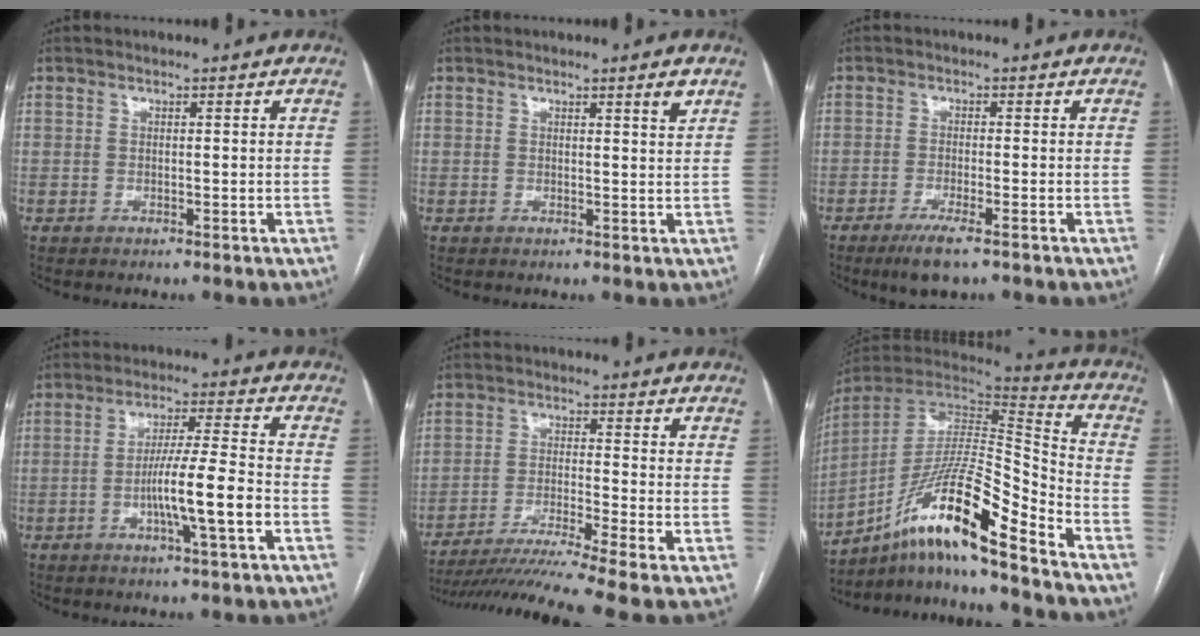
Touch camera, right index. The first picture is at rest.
{"total": 2.1, "force": [1.4, -0.1, 1.5], "torque": [-0.020, -0.009, 0.018]}
{"total": 4.3, "force": [-2.8, 0.4, 3.2], "torque": [-0.061, -0.012, -0.049]}
{"total": 9.2, "force": [-2.8, -0.3, 8.8], "torque": [-0.155, 0.000, -0.051]}
{"total": 12.2, "force": [-9.9, -2.7, 6.7], "torque": [-0.108, -0.021, -0.162]}
{"total": 18.2, "force": [-12.2, 0.8, 13.5], "torque": [-0.262, 0.002, -0.219]}